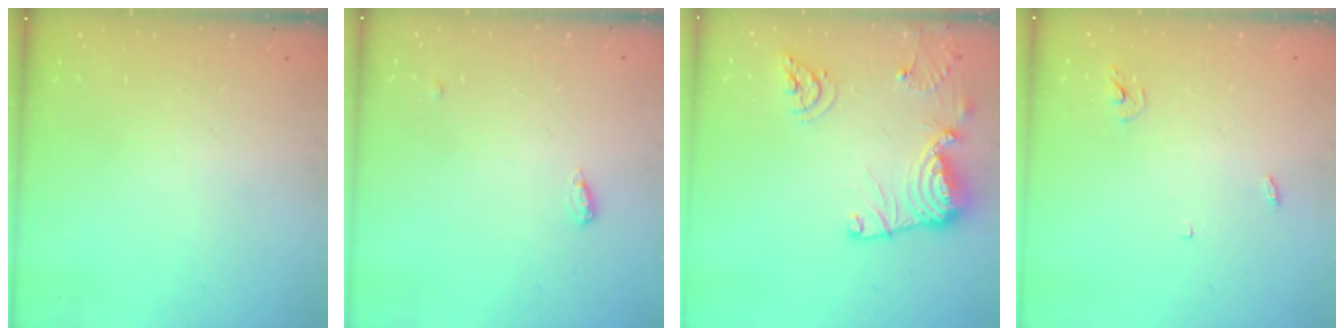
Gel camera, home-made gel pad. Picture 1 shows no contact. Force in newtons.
{"total": 3.6, "press": 3.5, "slide": 0.7}
{"total": 14.1, "press": 14.0, "slide": 1.1}
{"total": 2.9, "press": 2.9, "slide": 0.2}